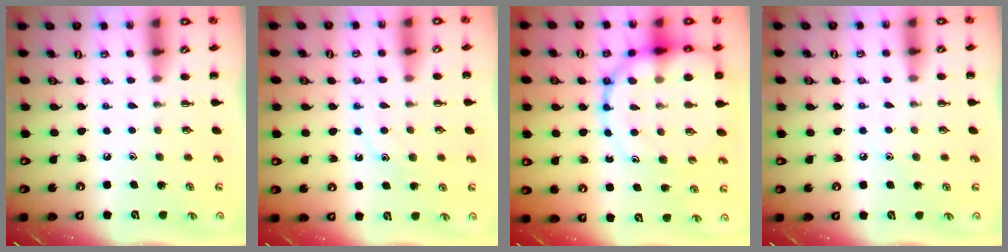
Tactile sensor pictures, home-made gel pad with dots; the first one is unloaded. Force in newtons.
{"total": 10.3, "press": 10.2, "slide": 0.8}
{"total": 20.8, "press": 20.4, "slide": 4.1}
{"total": 5.0, "press": 4.7, "slide": 1.6}